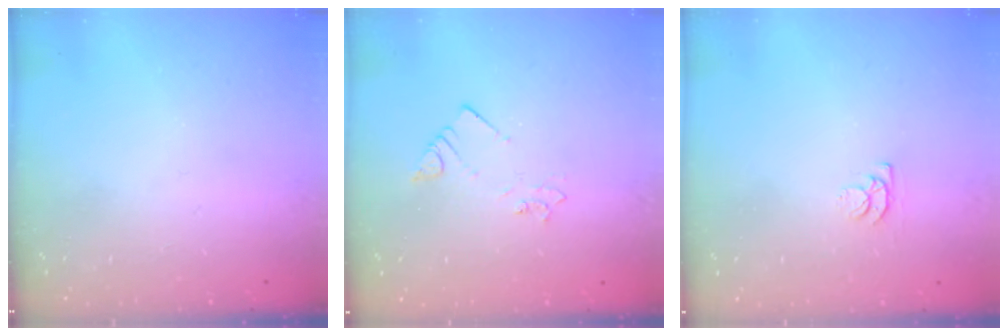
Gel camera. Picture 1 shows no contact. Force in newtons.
{"total": 2.1, "press": 2.1, "slide": 0.4}
{"total": 4.3, "press": 4.2, "slide": 0.5}